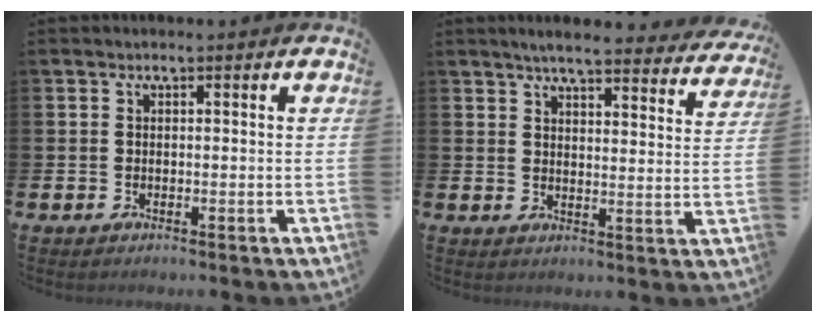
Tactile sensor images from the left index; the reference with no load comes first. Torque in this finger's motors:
{"motor_torque": [0.97, -1.17, 0.40, 0.03]}